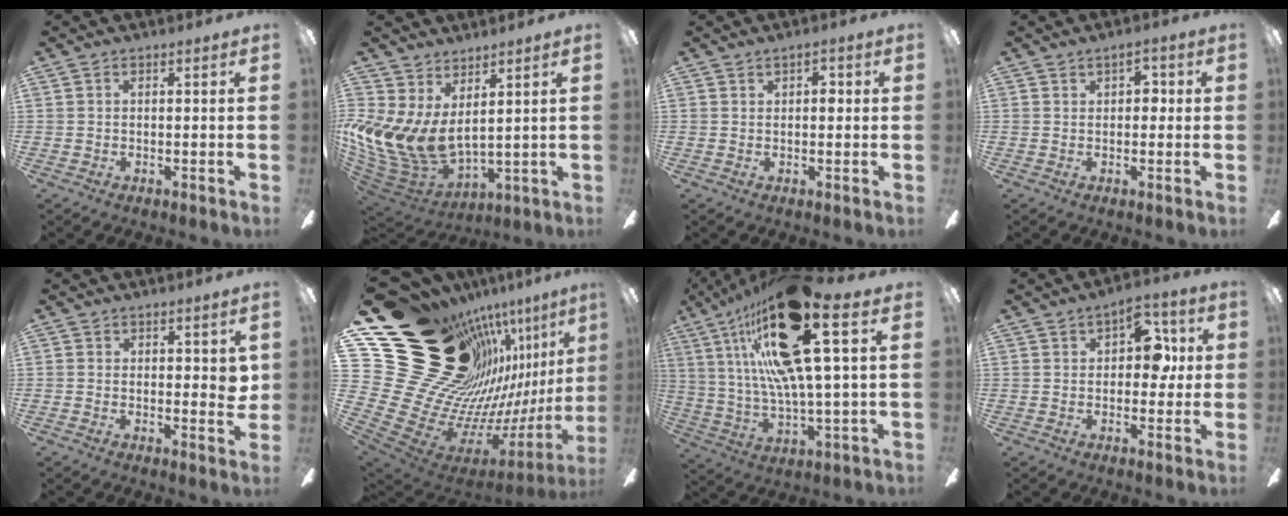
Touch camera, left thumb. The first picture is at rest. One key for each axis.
{"total": 13.3, "fx": 2.4, "fy": 8.1, "fz": 10.2, "tx": -0.246, "ty": -0.038, "tz": 0.049}
{"total": 2.4, "fx": 0.7, "fy": 1.1, "fz": 2.0, "tx": -0.024, "ty": 0.001, "tz": 0.007}
{"total": 2.9, "fx": 0.8, "fy": 1.7, "fz": 2.2, "tx": -0.020, "ty": -0.001, "tz": 0.008}
{"total": 4.0, "fx": 1.3, "fy": 1.8, "fz": 3.4, "tx": -0.034, "ty": -0.007, "tz": 0.021}
{"total": 34.5, "fx": 18.3, "fy": 21.2, "fz": 20.1, "tx": -0.284, "ty": -0.208, "tz": 0.438}
{"total": 27.1, "fx": 12.4, "fy": 6.2, "fz": 23.3, "tx": -0.434, "ty": -0.048, "tz": 0.192}
{"total": 9.6, "fx": 2.7, "fy": 5.8, "fz": 7.2, "tx": -0.081, "ty": -0.003, "tz": 0.043}